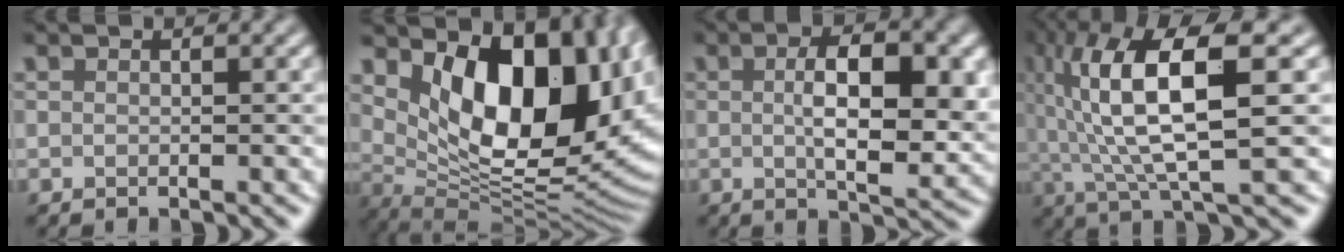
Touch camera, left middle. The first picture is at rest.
{"total": 14.4, "force": [4.1, 7.7, 11.5], "torque": [-0.138, -0.020, 0.075]}
{"total": 7.7, "force": [0.7, 3.0, 7.1], "torque": [-0.106, -0.002, 0.012]}
{"total": 10.9, "force": [1.8, 2.7, 10.5], "torque": [-0.190, 0.013, 0.037]}